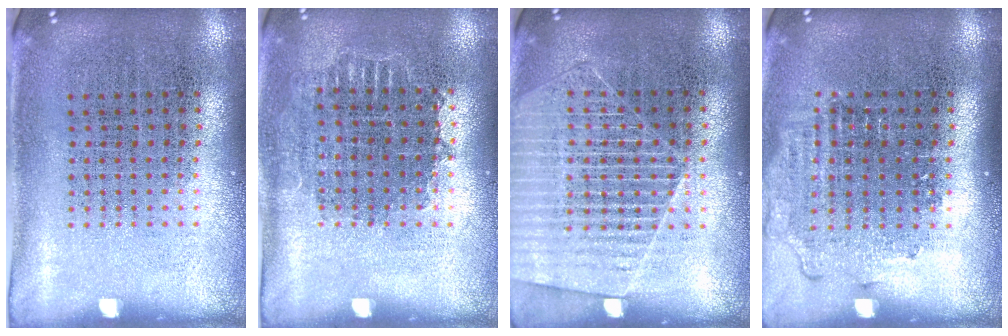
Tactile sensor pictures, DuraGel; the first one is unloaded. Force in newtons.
{"total": 0.9, "press": 0.9, "slide": 0.2}
{"total": 1.6, "press": 1.4, "slide": 0.7}
{"total": 1.3, "press": 1.1, "slide": 0.6}